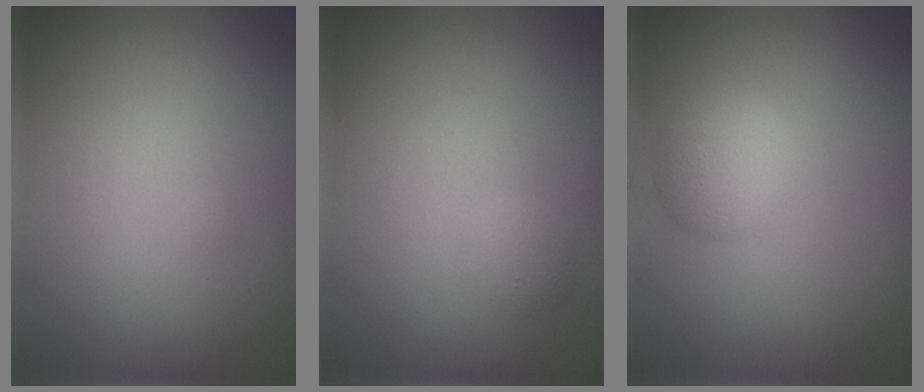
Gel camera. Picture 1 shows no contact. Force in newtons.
{"total": 1.2, "press": 1.2, "slide": 0.0}
{"total": 3.0, "press": 3.0, "slide": 0.2}